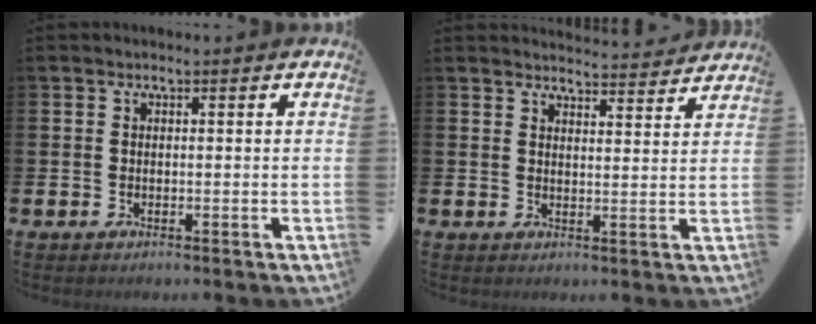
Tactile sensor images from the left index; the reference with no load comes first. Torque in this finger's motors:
{"motor_torque": [0.73, -1.08, 0.39, 0.03]}